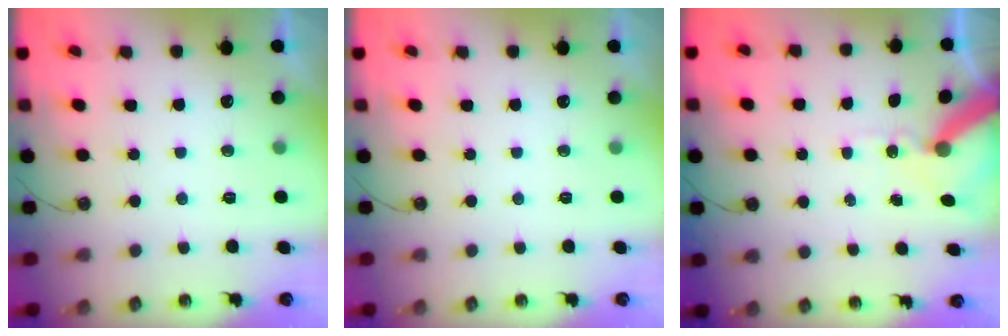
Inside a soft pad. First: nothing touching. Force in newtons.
{"total": 0.0}
{"total": 10.3, "press": 10.2, "slide": 1.4}